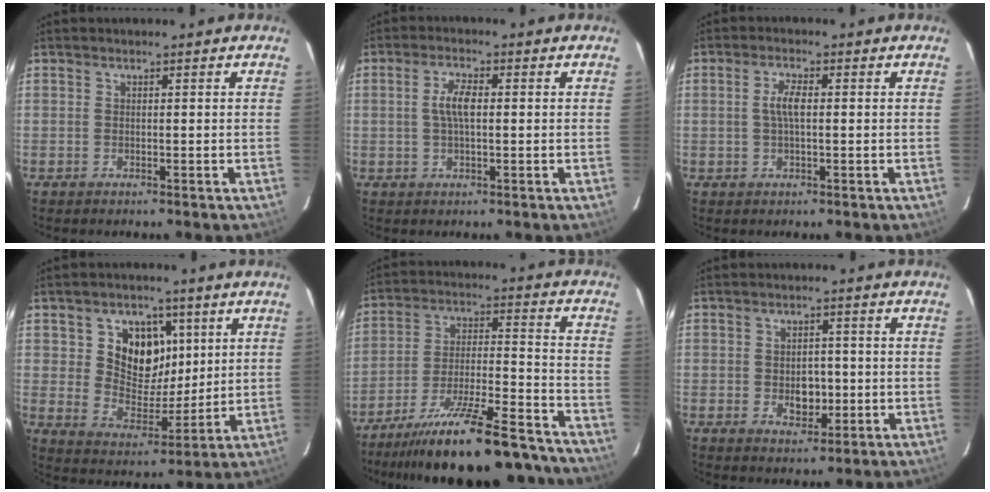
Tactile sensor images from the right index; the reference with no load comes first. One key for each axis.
{"total": 4.2, "fx": 0.3, "fy": 1.4, "fz": 3.9, "tx": -0.080, "ty": 0.006, "tz": 0.007}
{"total": 3.3, "fx": 0.1, "fy": 0.9, "fz": 3.1, "tx": -0.063, "ty": 0.004, "tz": 0.003}
{"total": 11.2, "fx": 3.7, "fy": 8.7, "fz": 6.0, "tx": -0.111, "ty": -0.001, "tz": 0.072}
{"total": 23.2, "fx": -19.9, "fy": 4.3, "fz": 11.1, "tx": -0.193, "ty": -0.021, "tz": -0.290}
{"total": 4.9, "fx": -0.8, "fy": 3.5, "fz": 3.3, "tx": -0.057, "ty": 0.000, "tz": -0.006}